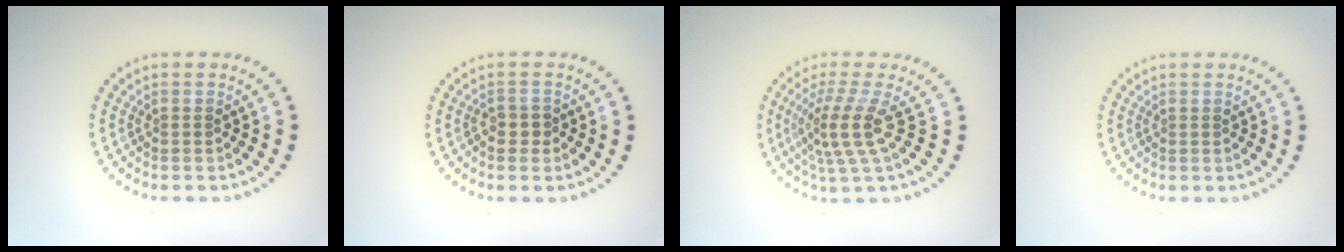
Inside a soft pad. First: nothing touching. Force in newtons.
{"total": 1.0, "press": 0.9, "slide": 0.5}
{"total": 4.0, "press": 2.8, "slide": 2.8}
{"total": 0.0}